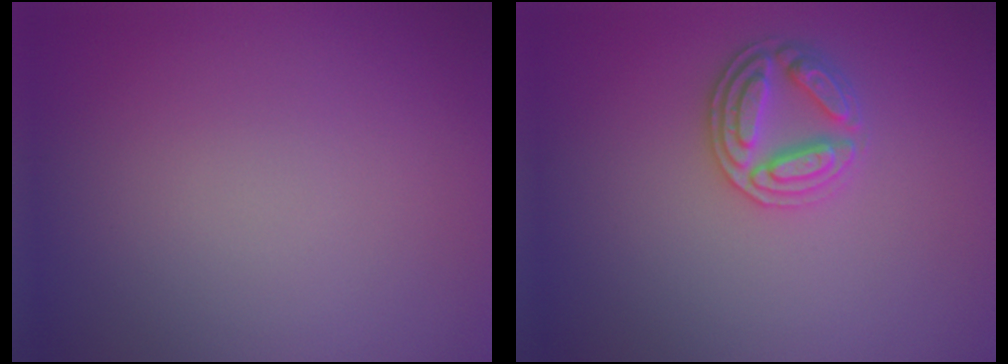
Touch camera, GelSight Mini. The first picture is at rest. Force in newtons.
{"total": 3.0, "press": 2.9, "slide": 0.8}